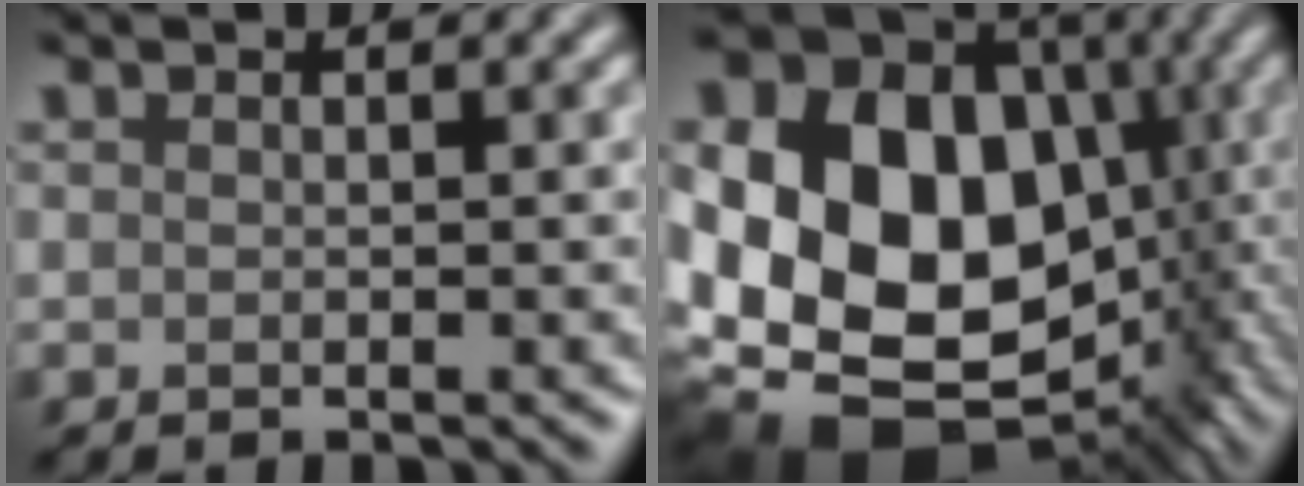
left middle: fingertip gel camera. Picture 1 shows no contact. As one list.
[{"total": 21.8, "force": [-1.7, 17.7, 12.6], "torque": [-0.226, -0.008, -0.047]}]